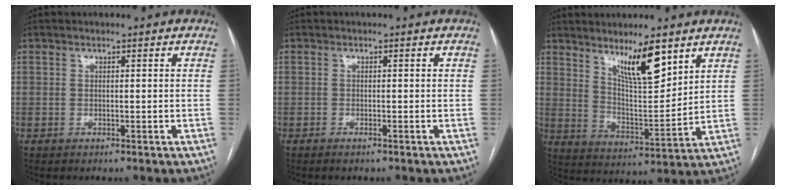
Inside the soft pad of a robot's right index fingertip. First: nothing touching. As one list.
[{"total": 0.6, "force": [-0.5, -0.2, 0.2], "torque": [-0.006, -0.002, -0.007]}, {"total": 9.9, "force": [6.8, 1.4, 7.0], "torque": [-0.127, -0.010, 0.128]}]